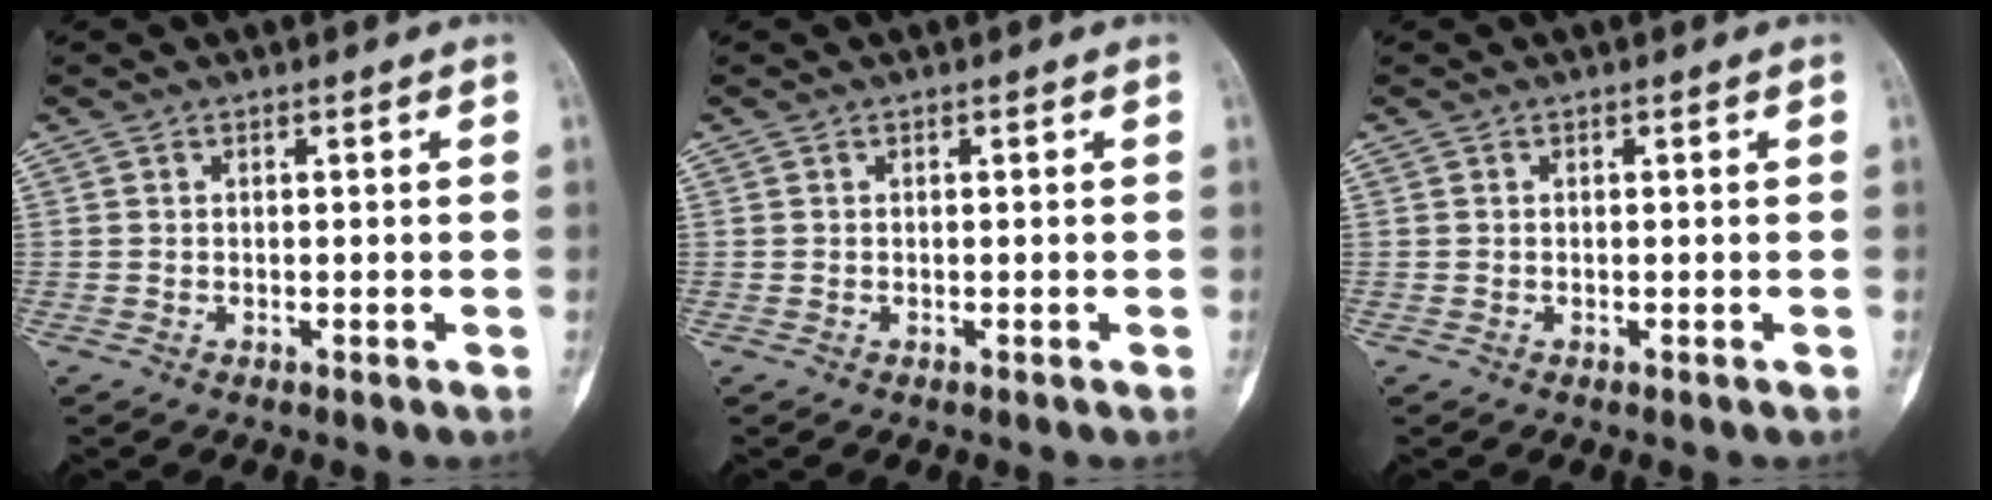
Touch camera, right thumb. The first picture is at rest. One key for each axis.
{"total": 0.0}
{"total": 0.0}